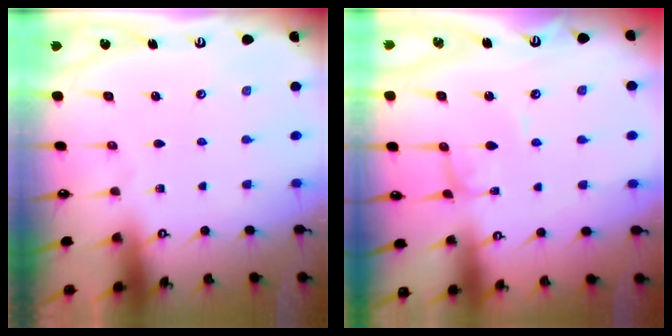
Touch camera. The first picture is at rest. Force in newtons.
{"total": 2.2, "press": 2.2, "slide": 0.1}